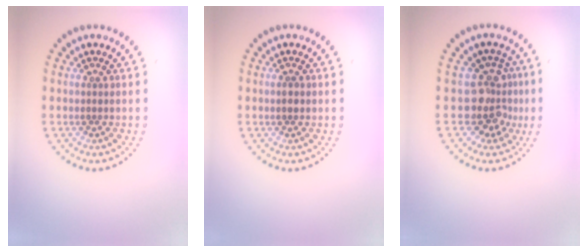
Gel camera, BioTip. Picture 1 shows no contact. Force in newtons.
{"total": 1.1, "press": 1.0, "slide": 0.3}
{"total": 3.6, "press": 2.8, "slide": 2.3}